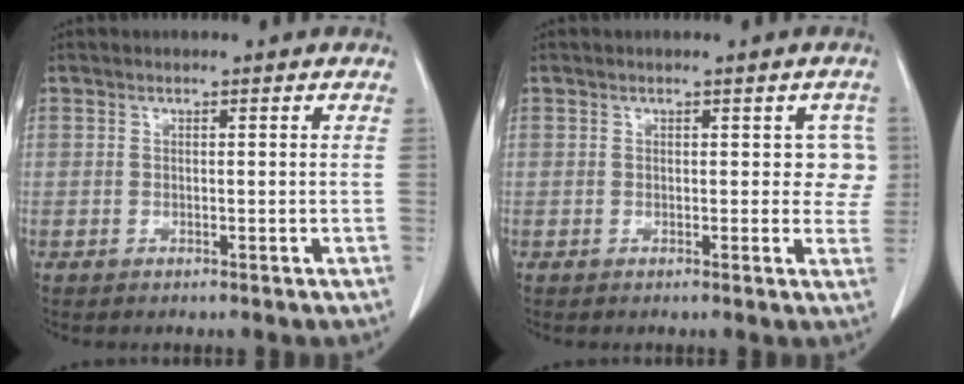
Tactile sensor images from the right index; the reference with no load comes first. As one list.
[{"total": 3.4, "force": [0.8, 2.3, 2.4], "torque": [-0.003, 0.010, 0.003]}]